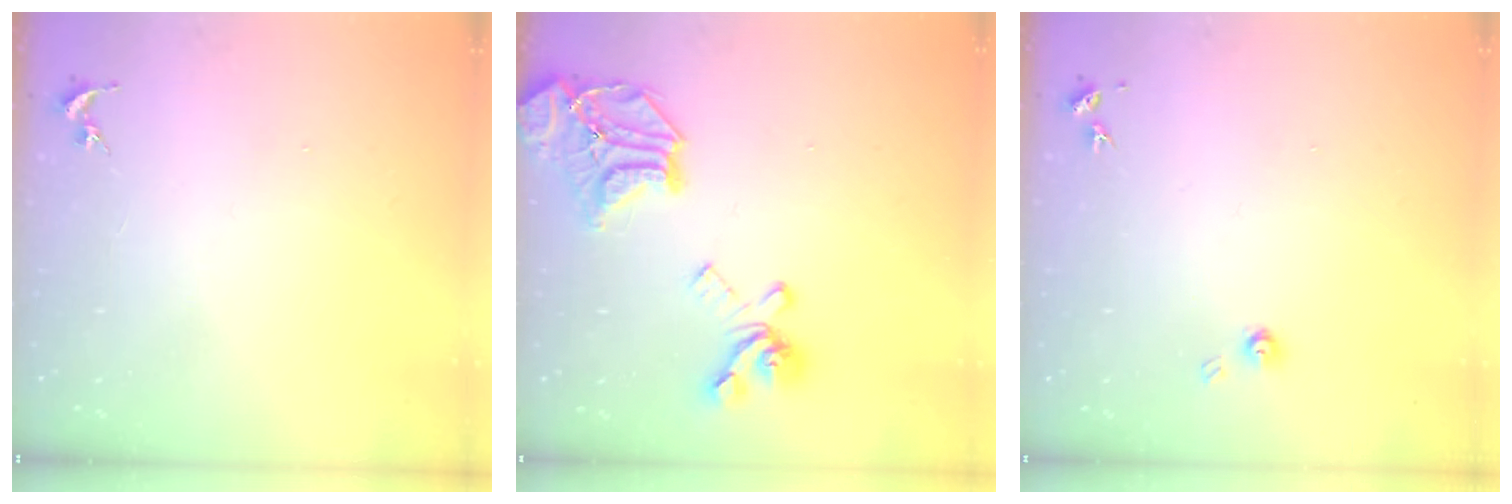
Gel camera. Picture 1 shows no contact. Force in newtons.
{"total": 20.3, "press": 20.2, "slide": 2.2}
{"total": 4.3, "press": 4.3, "slide": 0.3}